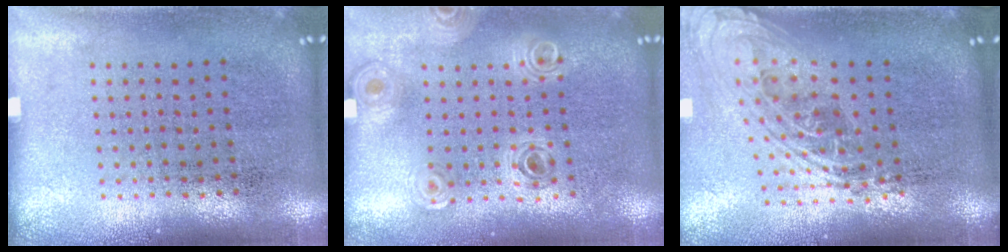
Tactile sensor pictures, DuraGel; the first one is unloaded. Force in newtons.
{"total": 0.8, "press": 0.8, "slide": 0.2}
{"total": 2.2, "press": 1.6, "slide": 1.4}